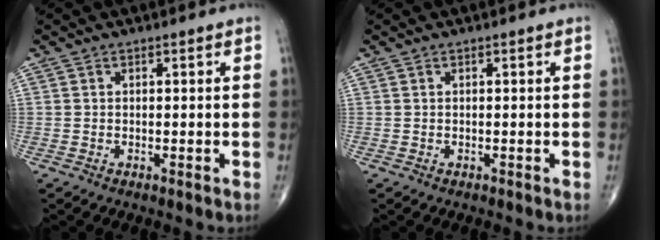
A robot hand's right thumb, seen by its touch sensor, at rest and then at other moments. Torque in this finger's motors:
{"motor_torque": [0.00, 0.00, -0.05, 0.05, 0.01]}